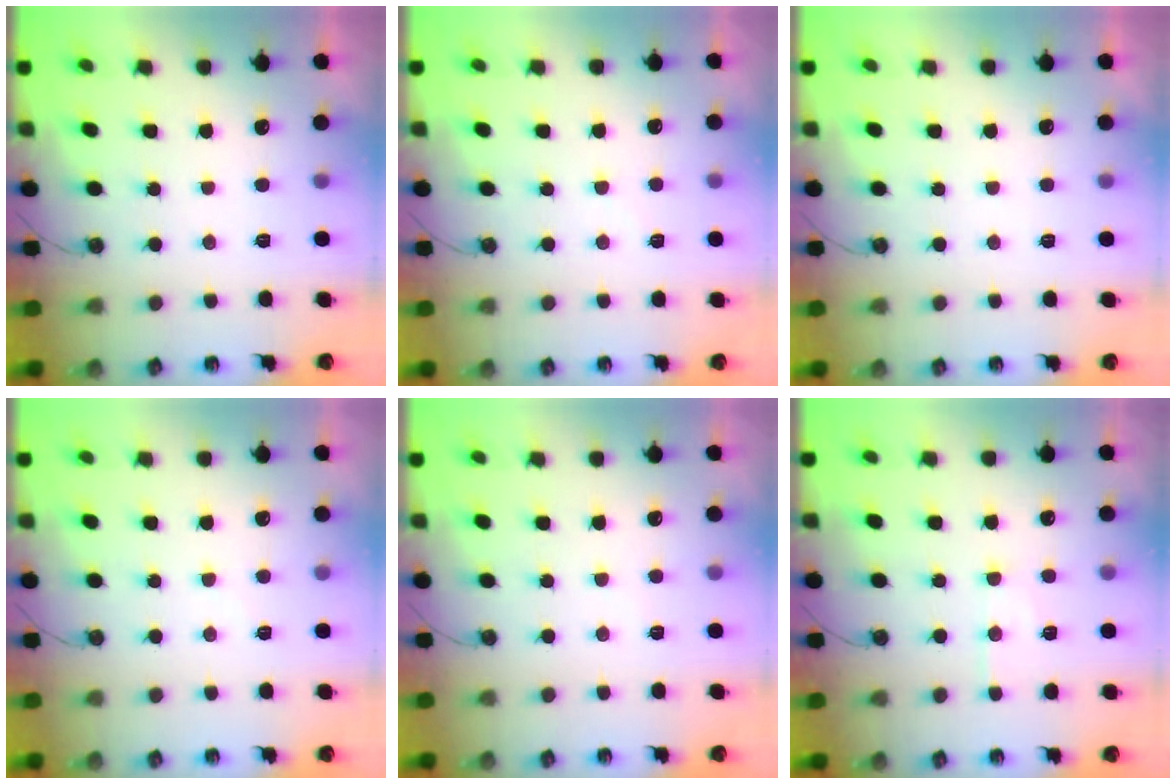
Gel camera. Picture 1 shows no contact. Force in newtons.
{"total": 2.8, "press": 2.8, "slide": 0.4}
{"total": 2.8, "press": 2.8, "slide": 0.5}
{"total": 5.2, "press": 5.2, "slide": 0.7}
{"total": 4.9, "press": 4.9, "slide": 0.6}
{"total": 6.9, "press": 6.9, "slide": 0.5}